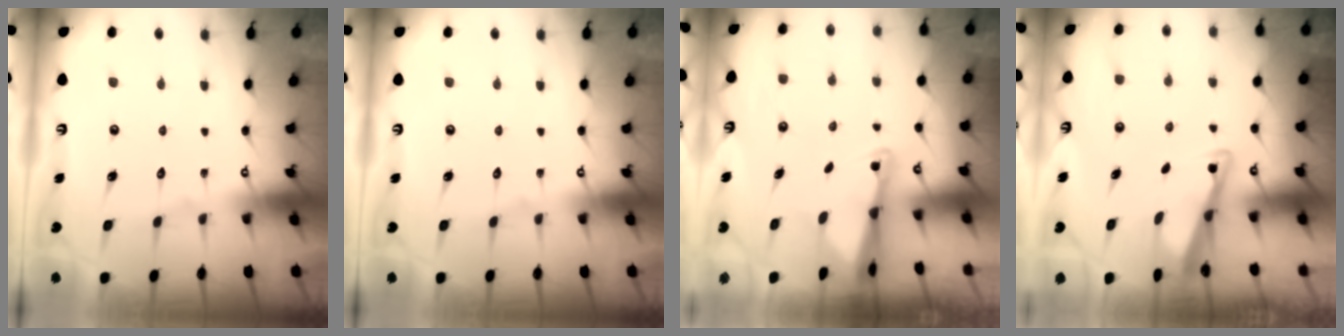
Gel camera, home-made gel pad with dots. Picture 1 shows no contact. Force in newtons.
{"total": 0.0}
{"total": 2.6, "press": 2.6, "slide": 0.5}
{"total": 3.4, "press": 3.4, "slide": 0.4}